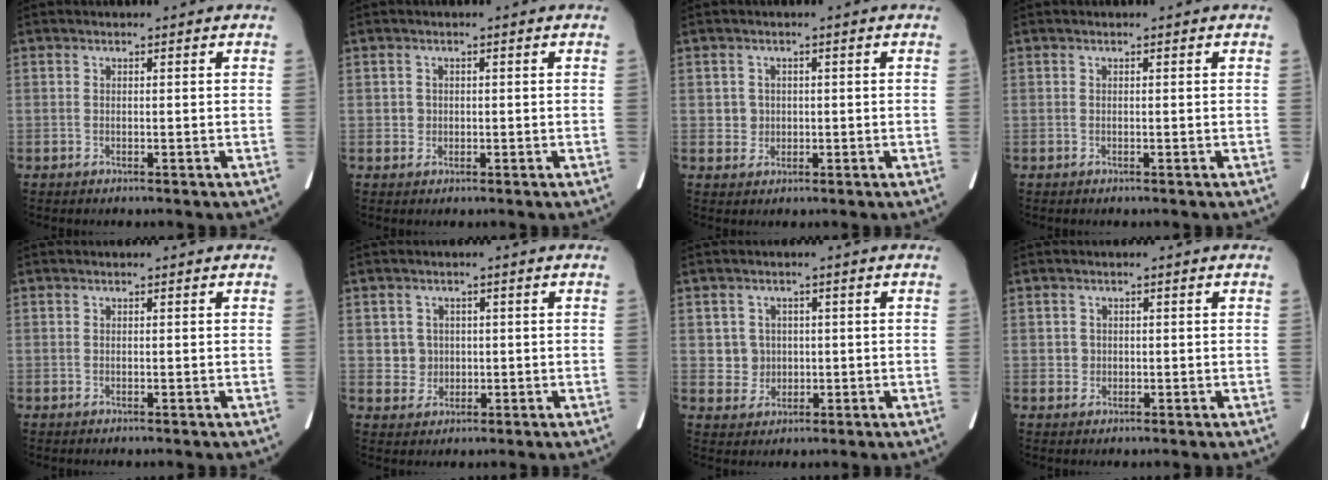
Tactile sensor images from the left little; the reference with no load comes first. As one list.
[{"total": 1.2, "force": [0.0, 1.2, 0.2], "torque": [0.000, 0.003, 0.002]}, {"total": 2.3, "force": [0.2, 2.3, 0.2], "torque": [-0.001, 0.003, 0.007]}, {"total": 0.0}, {"total": 0.0}, {"total": 3.2, "force": [0.3, 3.2, 0.2], "torque": [-0.001, 0.008, 0.011]}, {"total": 3.7, "force": [0.3, 3.7, 0.2], "torque": [-0.001, 0.011, 0.012]}, {"total": 1.3, "force": [0.1, 1.3, 0.1], "torque": [0.000, 0.003, 0.002]}]